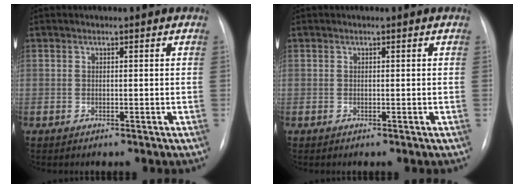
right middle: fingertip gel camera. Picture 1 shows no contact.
{"total": 0.0}